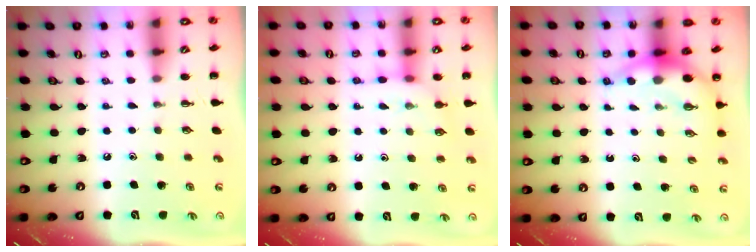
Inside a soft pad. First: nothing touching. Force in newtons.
{"total": 8.4, "press": 8.4, "slide": 0.5}
{"total": 7.2, "press": 7.1, "slide": 1.1}